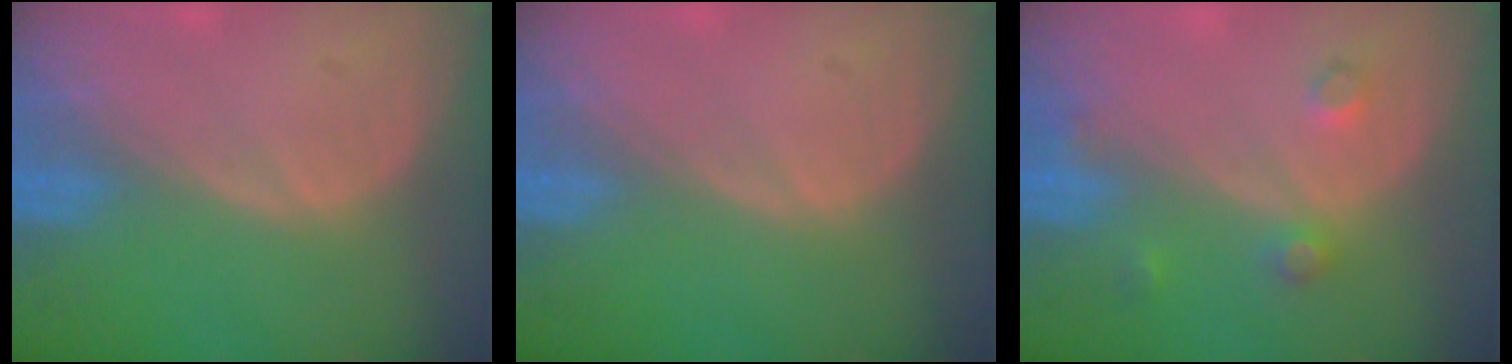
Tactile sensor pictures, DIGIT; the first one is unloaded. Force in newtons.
{"total": 0.0}
{"total": 2.6, "press": 2.6, "slide": 0.3}